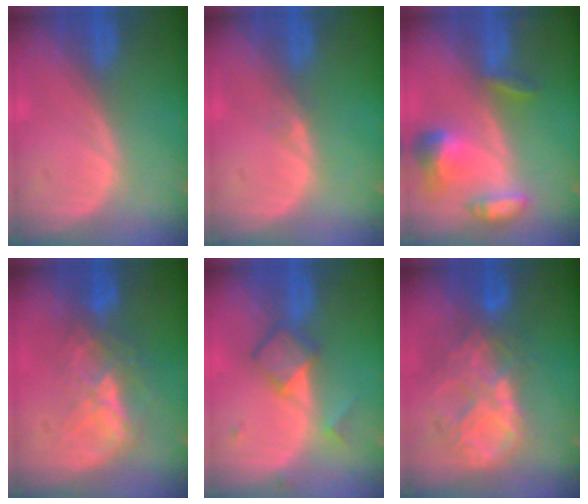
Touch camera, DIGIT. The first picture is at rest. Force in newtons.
{"total": 0.7, "press": 0.7, "slide": 0.1}
{"total": 7.1, "press": 6.6, "slide": 2.6}
{"total": 6.6, "press": 5.9, "slide": 2.9}
{"total": 5.0, "press": 4.8, "slide": 1.3}
{"total": 9.2, "press": 7.8, "slide": 4.9}